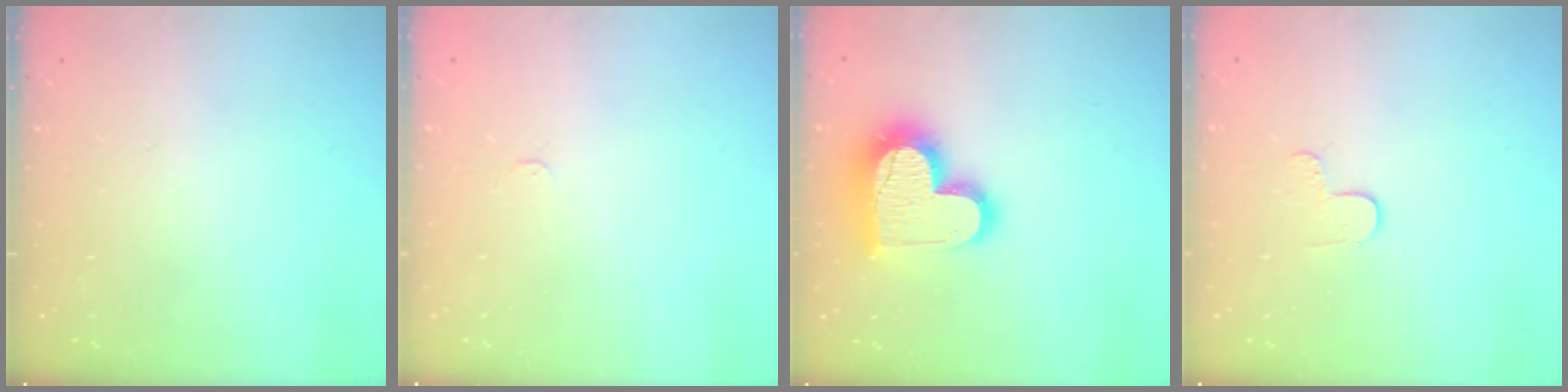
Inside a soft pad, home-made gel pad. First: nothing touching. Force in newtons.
{"total": 2.4, "press": 2.4, "slide": 0.3}
{"total": 17.8, "press": 17.7, "slide": 1.5}
{"total": 4.7, "press": 4.6, "slide": 0.4}